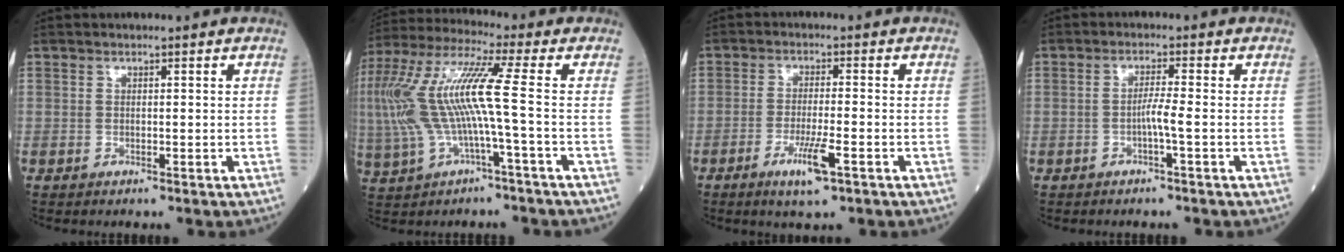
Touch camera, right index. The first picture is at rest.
{"total": 14.5, "force": [-0.7, 1.1, 14.4], "torque": [-0.320, 0.024, -0.015]}
{"total": 5.4, "force": [-2.6, 0.4, 4.7], "torque": [-0.092, -0.009, -0.045]}
{"total": 2.3, "force": [-0.7, -0.5, 2.2], "torque": [-0.040, 0.000, -0.013]}